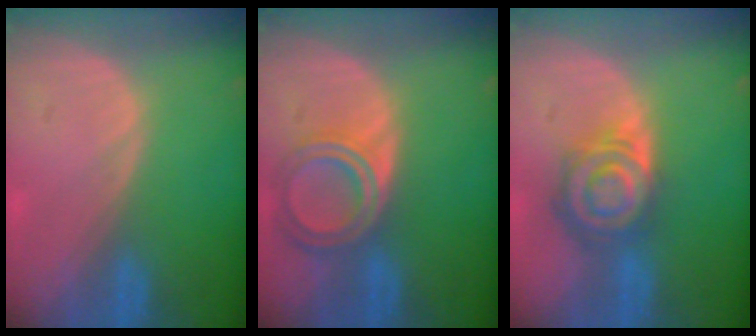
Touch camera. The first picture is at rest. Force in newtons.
{"total": 6.5, "press": 5.8, "slide": 2.9}
{"total": 8.2, "press": 7.2, "slide": 4.0}